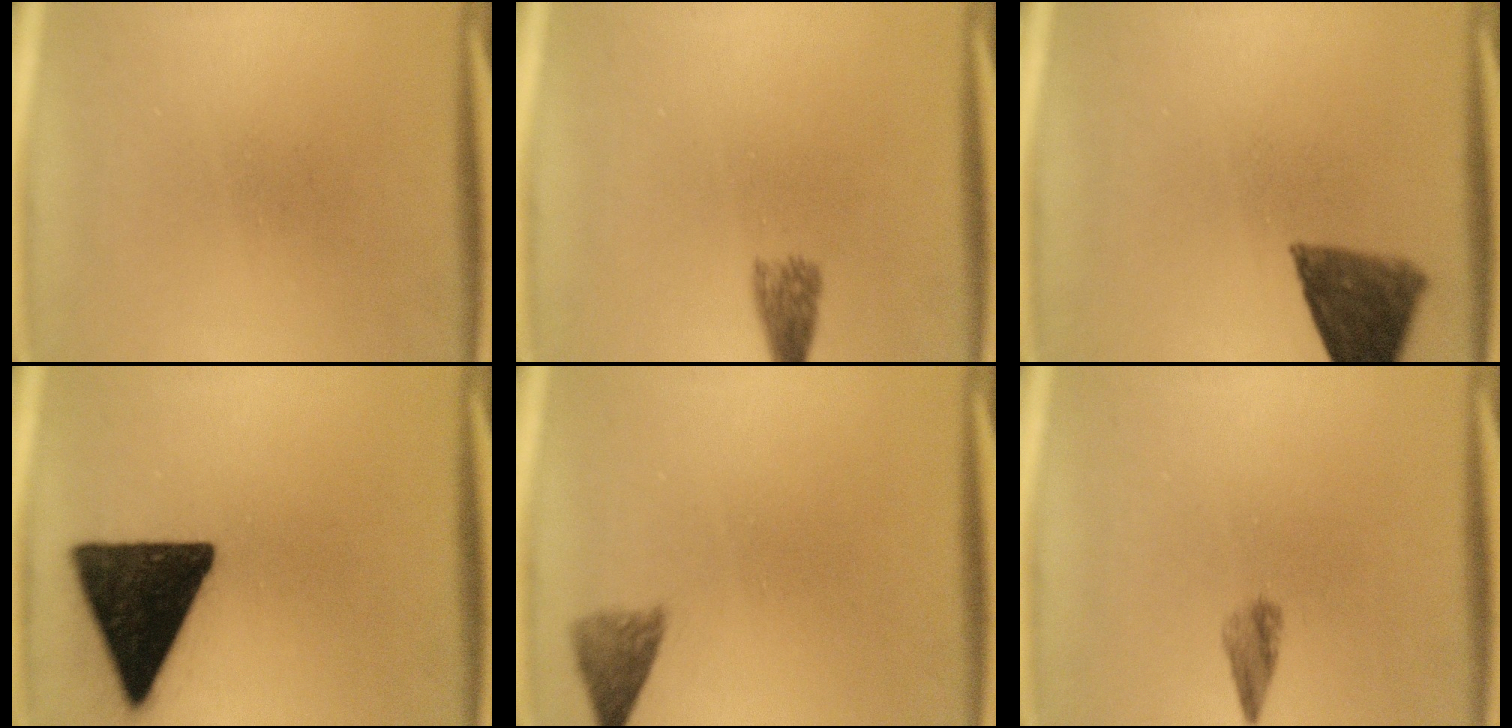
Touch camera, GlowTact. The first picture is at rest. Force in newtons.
{"total": 2.7}
{"total": 9.4}
{"total": 17.0}
{"total": 2.8}
{"total": 2.0}